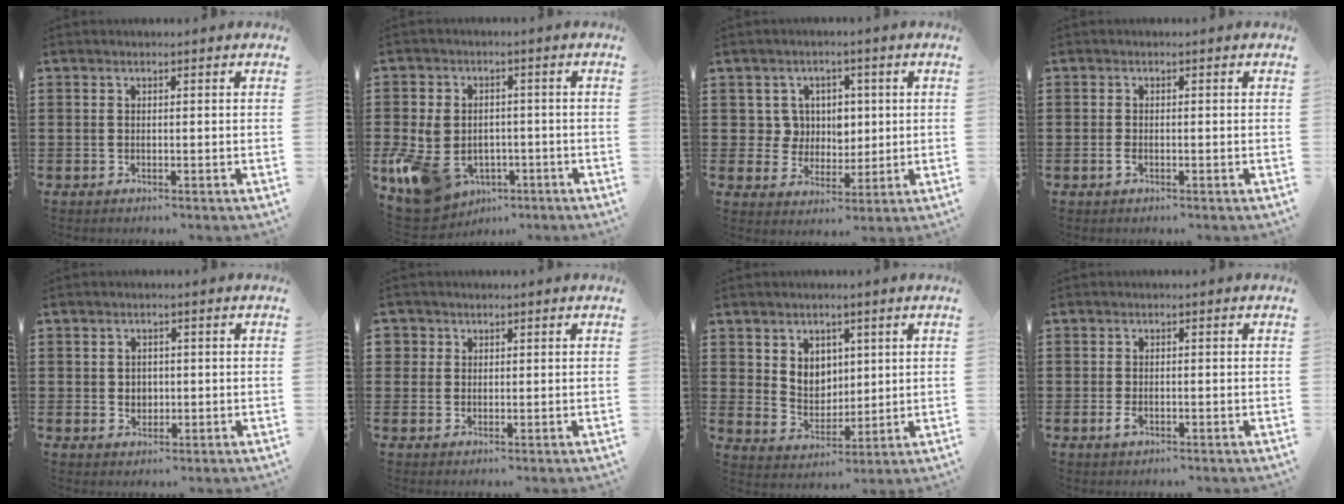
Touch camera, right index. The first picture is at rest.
{"total": 8.4, "force": [-3.0, 6.2, 4.8], "torque": [-0.140, 0.008, -0.058]}
{"total": 5.4, "force": [1.4, 5.0, 1.5], "torque": [-0.049, 0.015, 0.022]}
{"total": 1.0, "force": [-0.5, 0.4, 0.8], "torque": [-0.024, -0.005, -0.010]}
{"total": 1.8, "force": [0.1, 1.7, 0.6], "torque": [-0.017, 0.010, -0.001]}
{"total": 2.0, "force": [0.9, 1.8, 0.2], "torque": [-0.011, 0.010, 0.017]}
{"total": 5.1, "force": [2.8, 4.2, 0.6], "torque": [-0.020, 0.000, 0.049]}
{"total": 1.5, "force": [-0.5, 0.8, 1.1], "torque": [-0.030, -0.002, -0.012]}